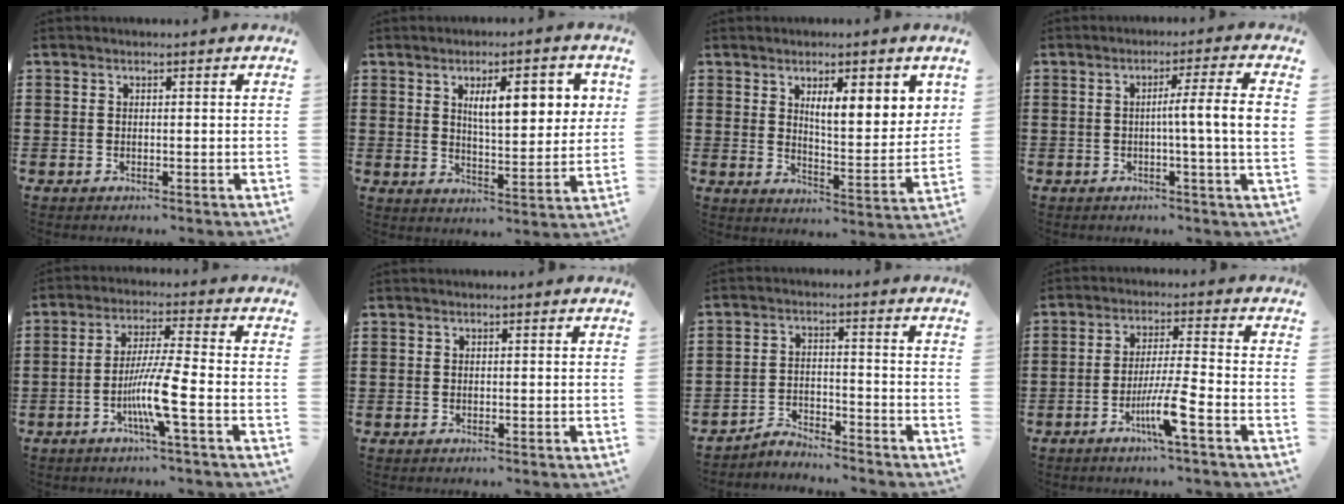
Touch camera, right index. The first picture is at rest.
{"total": 8.1, "force": [2.9, 2.8, 7.1], "torque": [-0.117, 0.001, 0.042]}
{"total": 5.7, "force": [3.2, 1.6, 4.4], "torque": [-0.069, -0.016, 0.049]}
{"total": 6.8, "force": [0.0, -0.4, 6.8], "torque": [-0.113, -0.008, -0.009]}
{"total": 8.0, "force": [-3.0, 0.0, 7.4], "torque": [-0.143, -0.011, -0.059]}
{"total": 0.0}
{"total": 3.5, "force": [-3.5, 0.3, 0.0], "torque": [-0.009, 0.005, -0.074]}
{"total": 7.1, "force": [-3.6, 0.1, 6.2], "torque": [-0.121, -0.010, -0.068]}